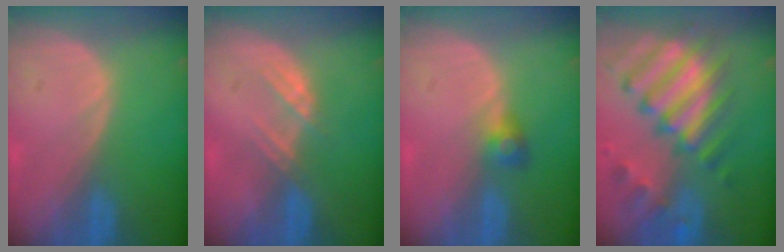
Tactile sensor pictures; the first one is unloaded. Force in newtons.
{"total": 3.0, "press": 2.9, "slide": 0.7}
{"total": 2.6, "press": 2.5, "slide": 0.7}
{"total": 12.2, "press": 10.5, "slide": 6.1}